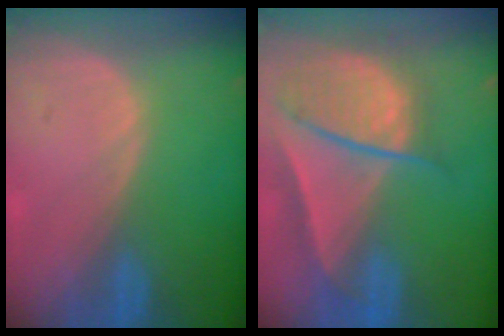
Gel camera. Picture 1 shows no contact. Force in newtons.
{"total": 9.4, "press": 8.0, "slide": 4.8}